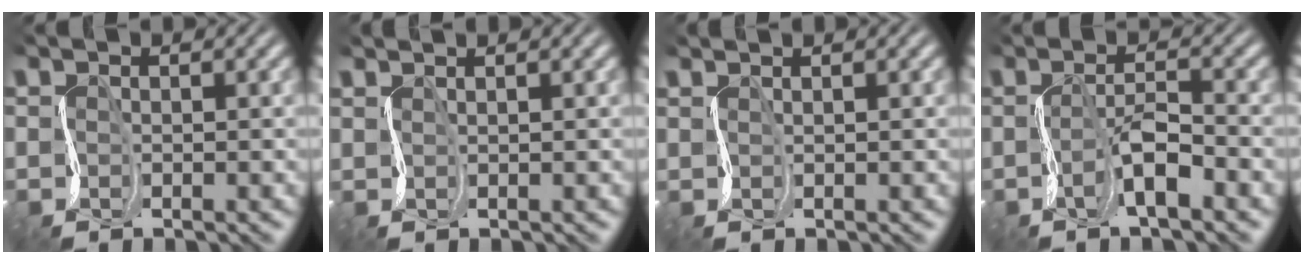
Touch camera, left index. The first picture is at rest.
{"total": 1.0, "force": [0.9, -0.1, 0.4], "torque": [-0.004, 0.003, 0.018]}
{"total": 0.8, "force": [0.7, -0.2, 0.2], "torque": [-0.005, -0.002, 0.016]}
{"total": 2.4, "force": [-0.7, 0.2, 2.3], "torque": [-0.046, 0.009, -0.019]}